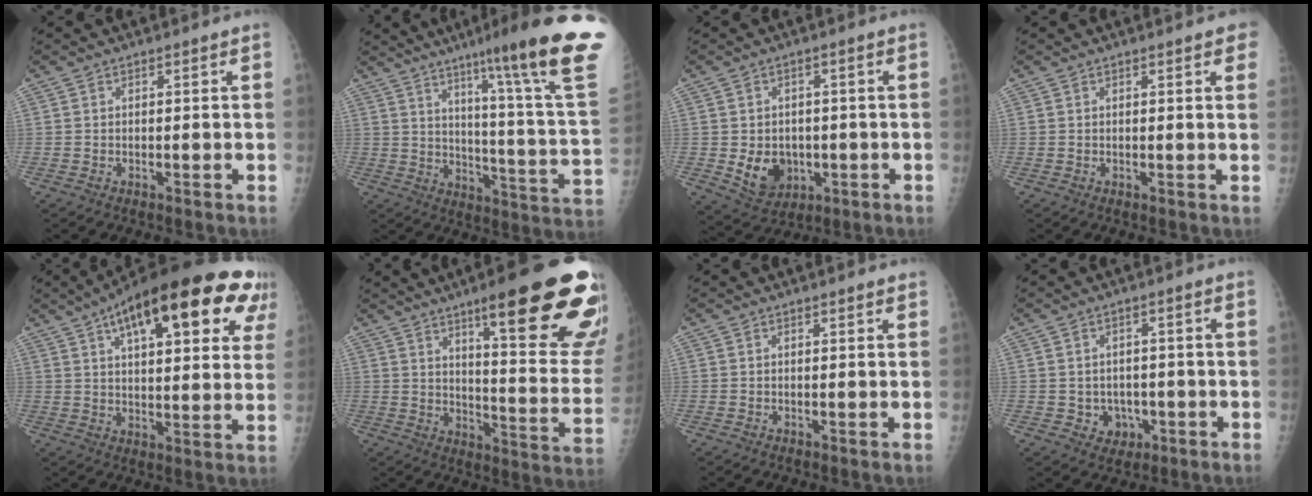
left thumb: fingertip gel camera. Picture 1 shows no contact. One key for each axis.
{"total": 25.8, "fx": 16.5, "fy": 0.5, "fz": 19.9, "tx": -0.254, "ty": -0.093, "tz": 0.227}
{"total": 7.6, "fx": -1.3, "fy": 6.2, "fz": 4.2, "tx": -0.042, "ty": 0.000, "tz": -0.005}
{"total": 4.1, "fx": 2.6, "fy": 1.0, "fz": 3.1, "tx": -0.024, "ty": 0.004, "tz": 0.023}
{"total": 27.0, "fx": 13.2, "fy": 9.5, "fz": 21.5, "tx": -0.295, "ty": 0.008, "tz": 0.185}
{"total": 26.7, "fx": 15.4, "fy": 4.6, "fz": 21.3, "tx": -0.228, "ty": -0.064, "tz": 0.218}
{"total": 1.0, "fx": 0.9, "fy": 0.2, "fz": 0.5, "tx": -0.004, "ty": 0.001, "tz": 0.011}
{"total": 4.3, "fx": -1.1, "fy": 3.9, "fz": 1.6, "tx": 0.002, "ty": 0.008, "tz": -0.008}